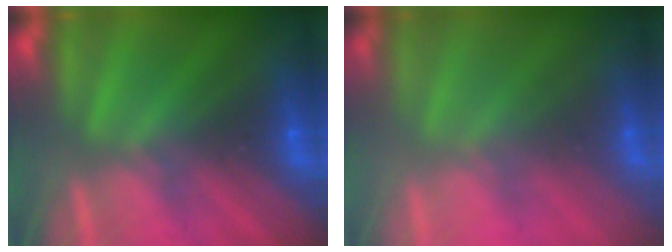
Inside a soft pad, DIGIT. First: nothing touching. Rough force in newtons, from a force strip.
{"total": 2.5}